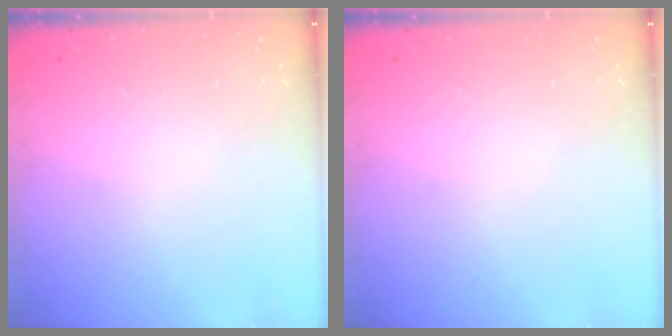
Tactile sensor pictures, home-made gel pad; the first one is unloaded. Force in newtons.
{"total": 0.0}